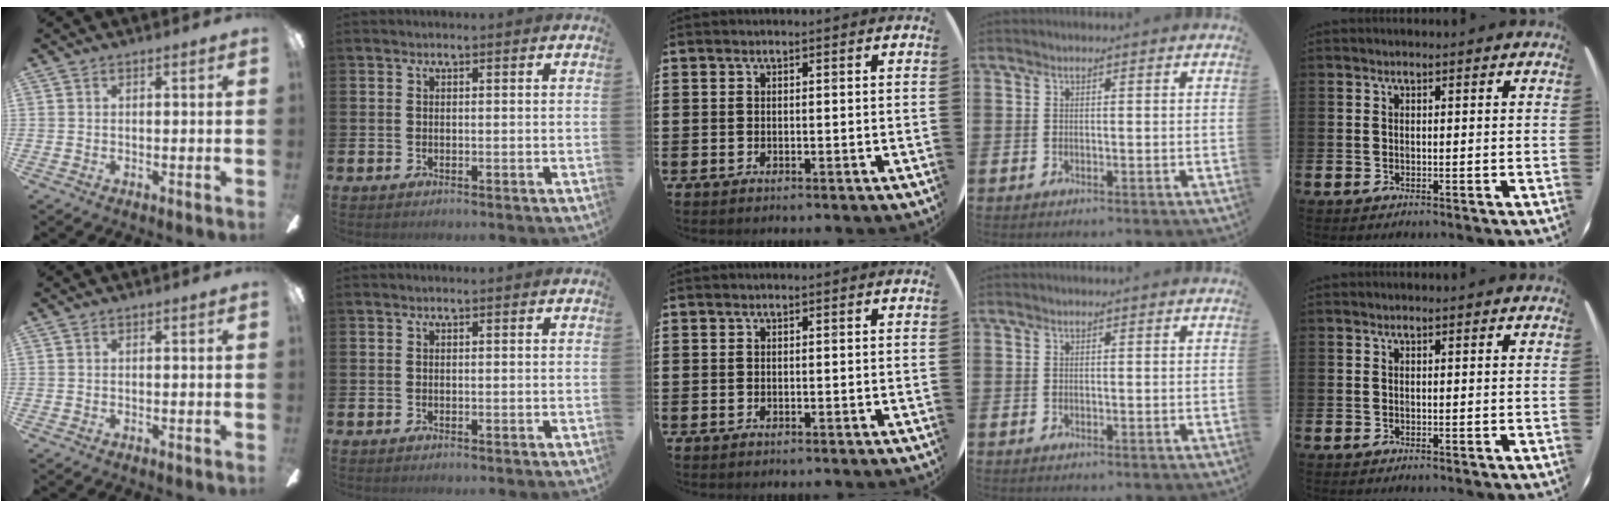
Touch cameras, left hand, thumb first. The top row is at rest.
{}